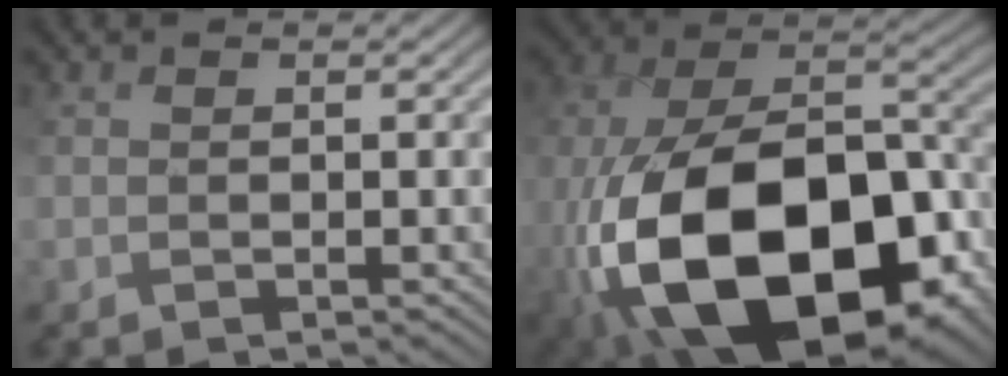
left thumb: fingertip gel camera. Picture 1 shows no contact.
{"total": 21.4, "force": [-7.0, 13.2, 15.2], "torque": [-0.336, -0.073, -0.064]}